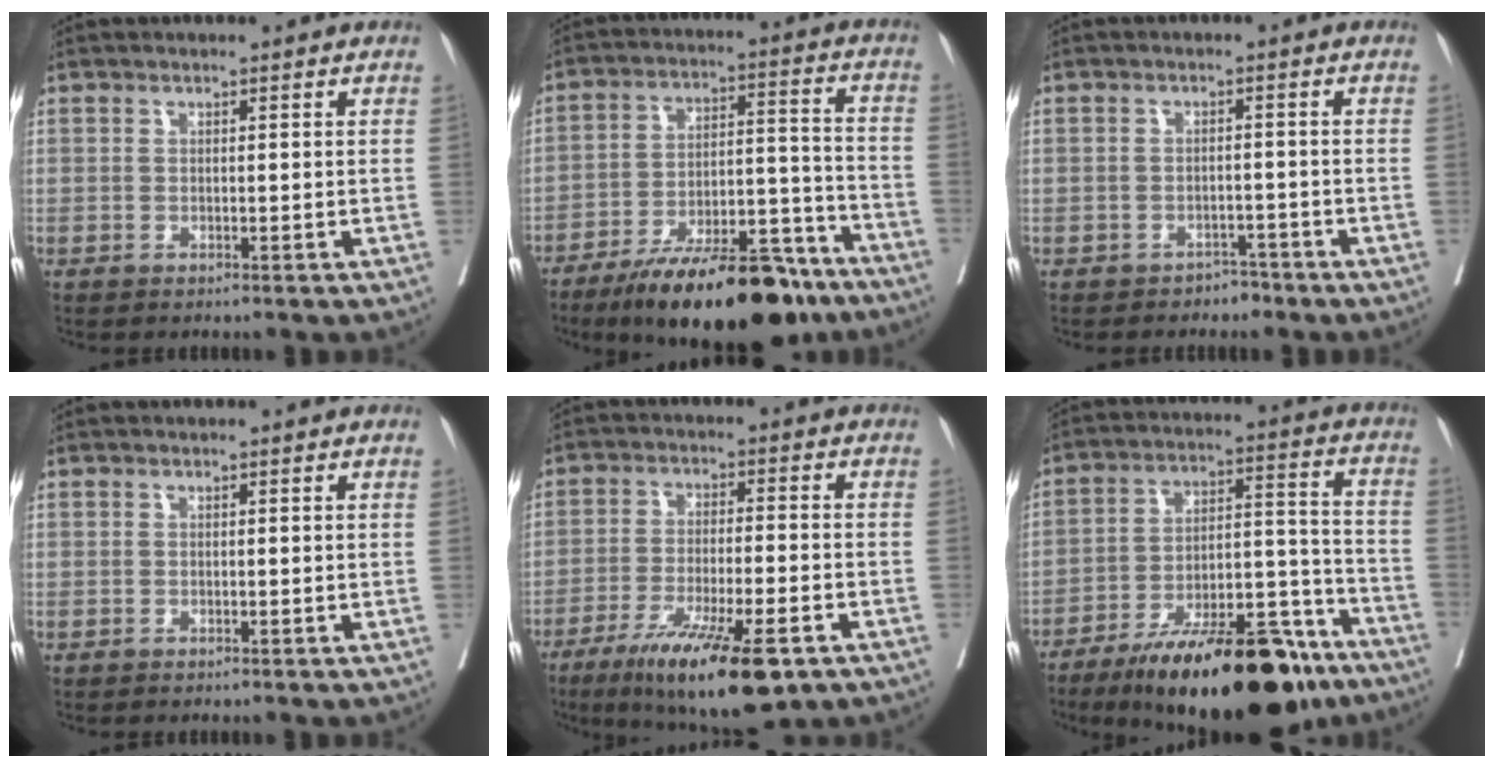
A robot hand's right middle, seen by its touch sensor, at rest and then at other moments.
{"total": 19.9, "force": [-15.4, 4.6, 11.9], "torque": [-0.139, 0.020, -0.246]}
{"total": 1.6, "force": [-1.4, 0.8, -0.1], "torque": [0.001, 0.004, -0.023]}
{"total": 0.0}
{"total": 15.2, "force": [-9.1, 2.2, 11.9], "torque": [-0.182, -0.036, -0.146]}
{"total": 23.4, "force": [-17.1, 5.4, 15.1], "torque": [-0.177, 0.017, -0.269]}